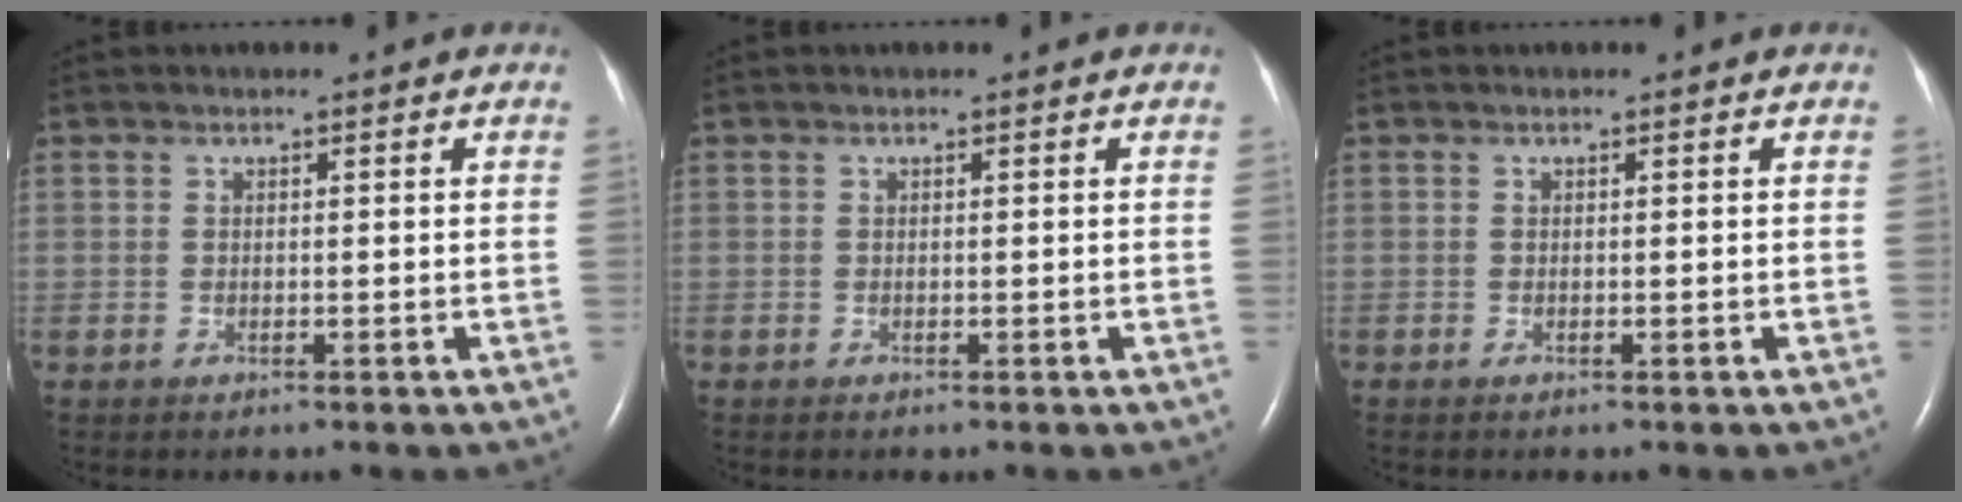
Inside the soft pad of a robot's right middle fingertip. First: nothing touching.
{"total": 0.0}
{"total": 0.0}